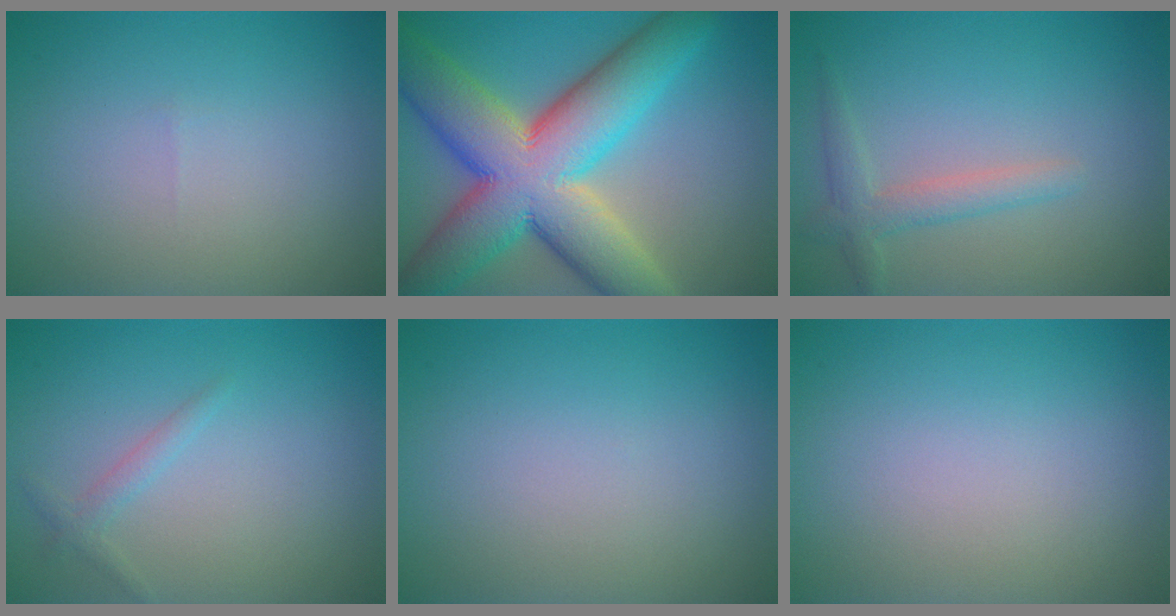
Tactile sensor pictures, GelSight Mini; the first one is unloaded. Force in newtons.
{"total": 14.6, "press": 14.6, "slide": 0.5}
{"total": 2.3, "press": 2.3, "slide": 0.2}
{"total": 1.1, "press": 1.1, "slide": 0.0}
{"total": 0.0}
{"total": 0.0}